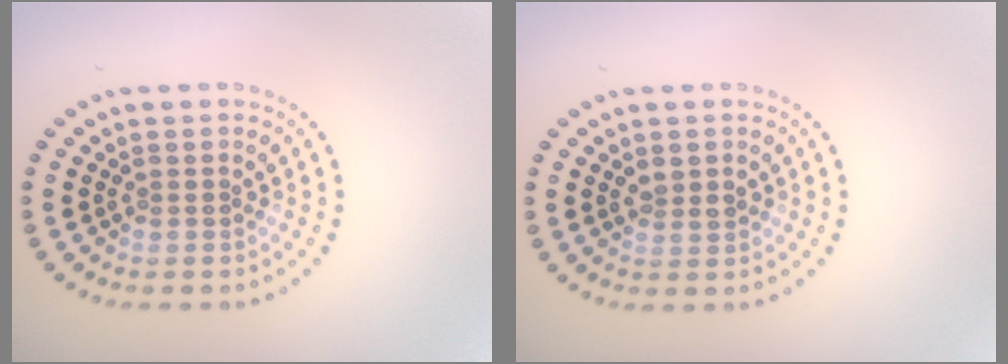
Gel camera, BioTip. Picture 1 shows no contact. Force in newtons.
{"total": 1.5, "press": 1.4, "slide": 0.6}